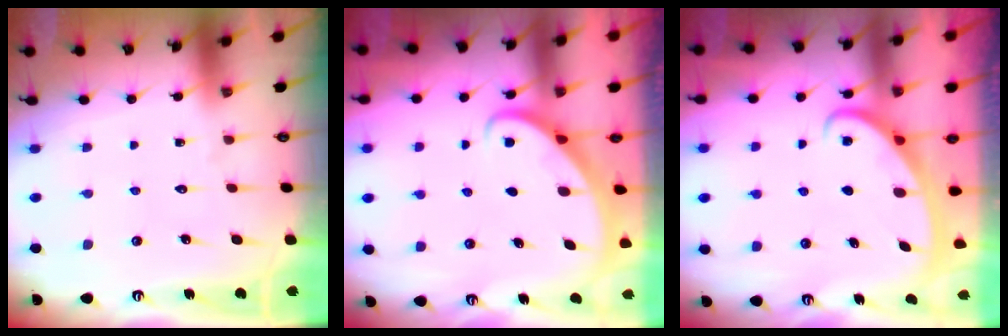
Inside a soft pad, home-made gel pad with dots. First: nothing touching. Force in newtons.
{"total": 2.8, "press": 2.8, "slide": 0.2}
{"total": 2.7, "press": 2.7, "slide": 0.4}